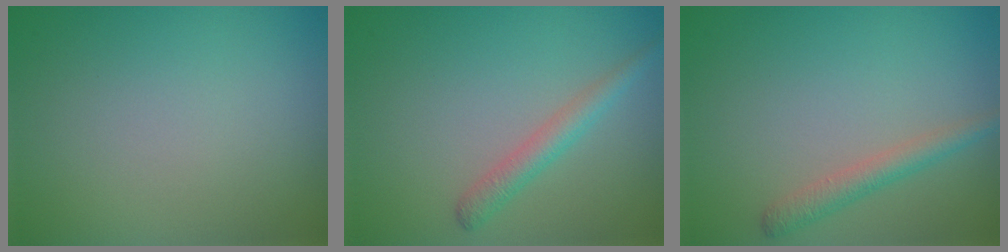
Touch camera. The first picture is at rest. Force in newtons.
{"total": 2.3, "press": 2.3, "slide": 0.1}
{"total": 2.2, "press": 2.2, "slide": 0.1}